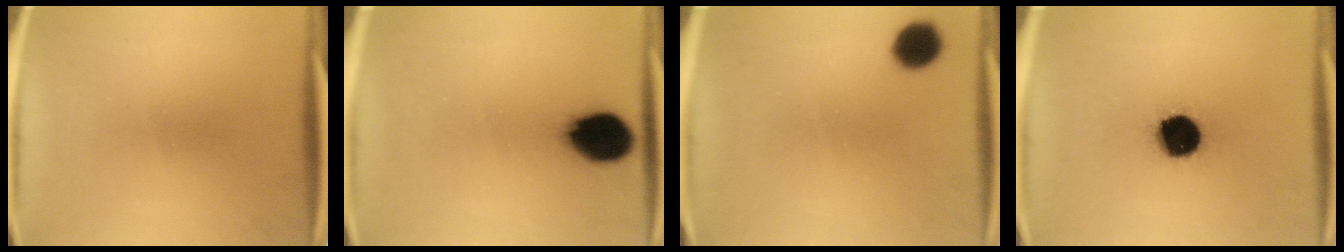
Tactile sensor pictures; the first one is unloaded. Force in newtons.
{"total": 12.9}
{"total": 6.7}
{"total": 15.2}